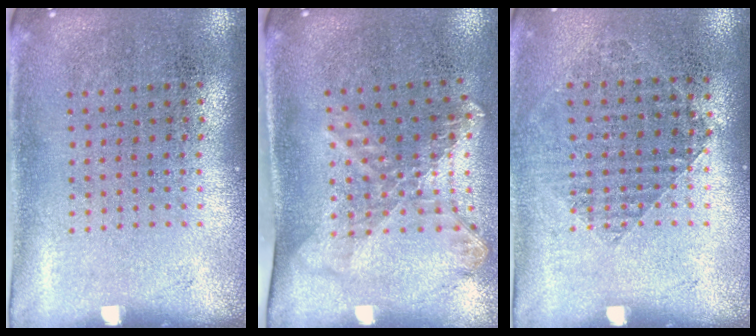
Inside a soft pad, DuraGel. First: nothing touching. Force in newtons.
{"total": 1.9, "press": 1.4, "slide": 1.3}
{"total": 0.9, "press": 0.8, "slide": 0.3}